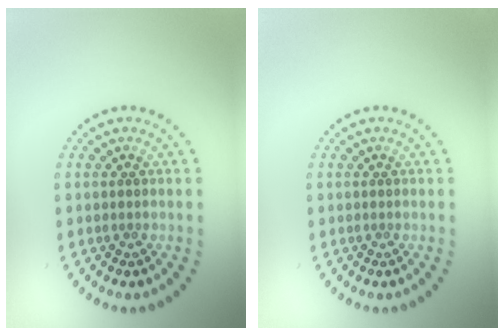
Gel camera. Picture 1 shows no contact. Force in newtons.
{"total": 0.0}